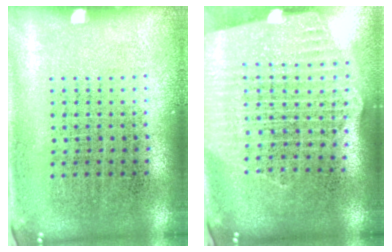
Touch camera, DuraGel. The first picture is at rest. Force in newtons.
{"total": 2.5, "press": 2.2, "slide": 1.3}